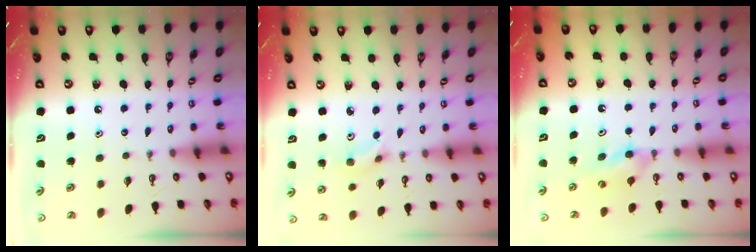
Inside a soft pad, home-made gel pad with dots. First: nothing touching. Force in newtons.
{"total": 3.5, "press": 3.4, "slide": 0.8}
{"total": 5.4, "press": 5.3, "slide": 1.2}